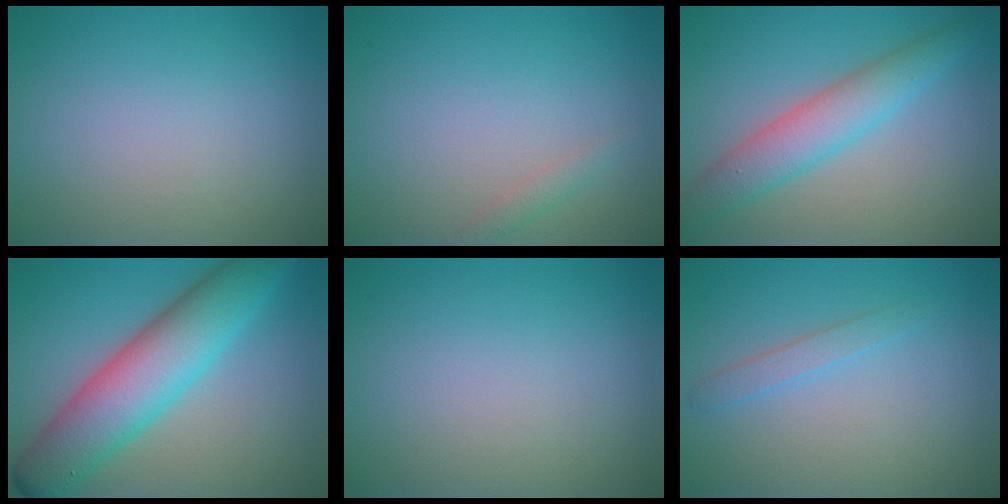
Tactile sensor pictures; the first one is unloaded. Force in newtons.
{"total": 1.0, "press": 1.0, "slide": 0.0}
{"total": 4.5, "press": 4.5, "slide": 0.1}
{"total": 8.5, "press": 8.5, "slide": 0.0}
{"total": 0.0}
{"total": 1.3, "press": 1.3, "slide": 0.1}